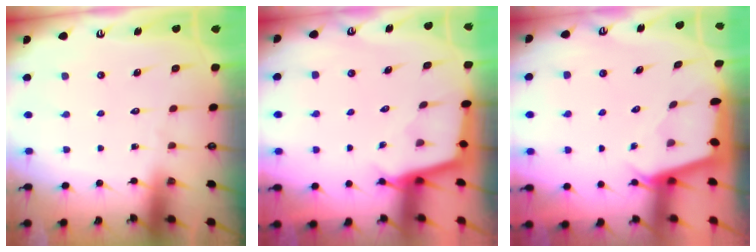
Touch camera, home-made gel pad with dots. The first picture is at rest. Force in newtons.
{"total": 2.5, "press": 2.5, "slide": 0.1}
{"total": 2.0, "press": 2.0, "slide": 0.3}